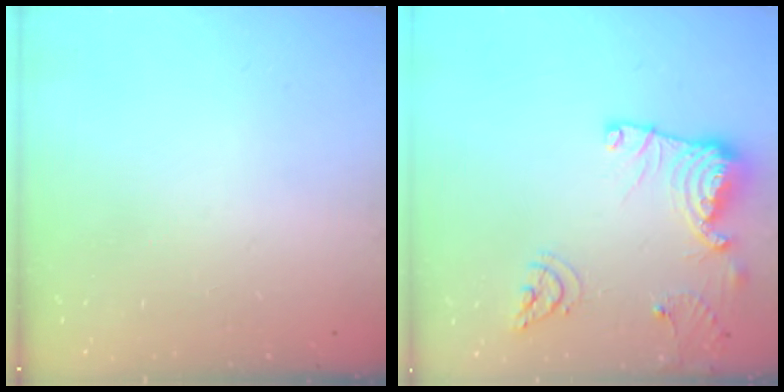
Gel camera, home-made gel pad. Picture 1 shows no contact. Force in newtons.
{"total": 14.1, "press": 14.0, "slide": 1.1}